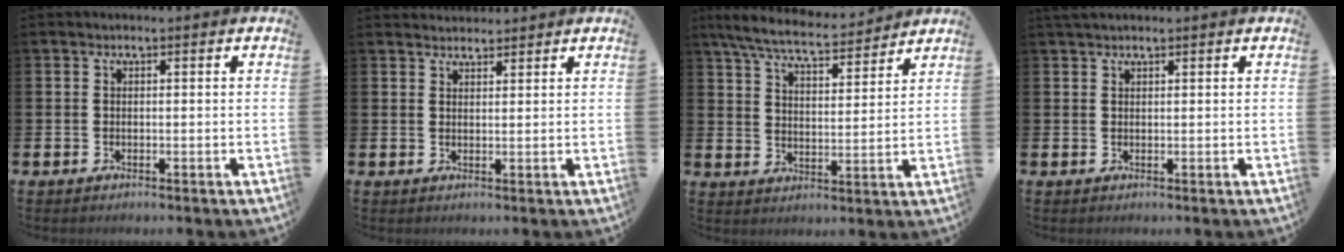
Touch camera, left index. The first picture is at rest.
{"total": 2.2, "force": [2.2, 0.5, -0.1], "torque": [-0.001, -0.007, 0.040]}
{"total": 7.5, "force": [6.9, 1.3, 2.7], "torque": [-0.082, -0.033, 0.122]}
{"total": 1.2, "force": [1.2, 0.3, 0.4], "torque": [-0.007, 0.002, 0.021]}